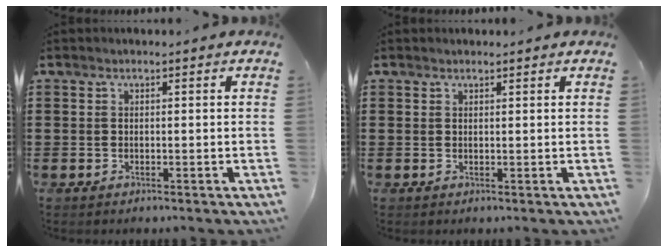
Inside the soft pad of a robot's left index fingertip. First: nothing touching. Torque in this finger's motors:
{"motor_torque": [-0.31, -0.39, -0.39, -0.11]}